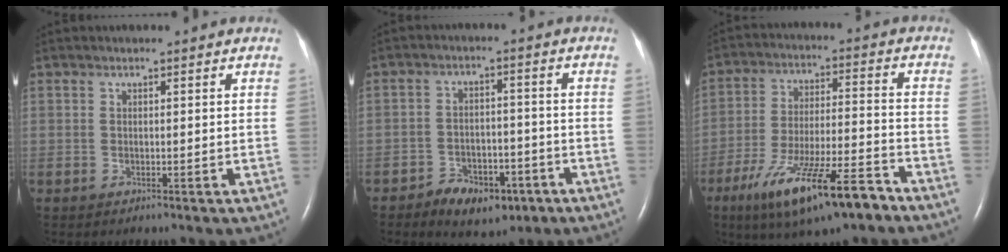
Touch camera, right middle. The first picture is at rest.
{"total": 7.8, "force": [-4.8, 4.4, 4.3], "torque": [-0.070, 0.008, -0.069]}
{"total": 16.3, "force": [-10.6, 2.7, 12.1], "torque": [-0.207, -0.024, -0.177]}